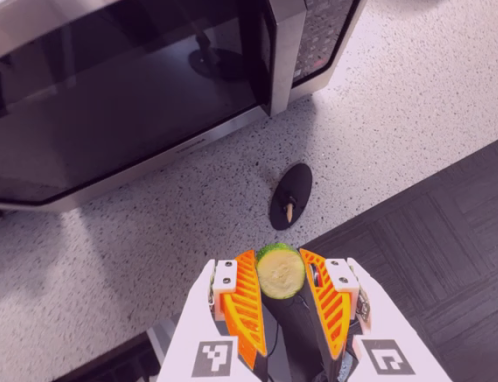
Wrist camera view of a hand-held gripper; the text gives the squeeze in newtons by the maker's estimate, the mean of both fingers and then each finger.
{"total": 8.5, "left": 8.1, "right": 8.9}